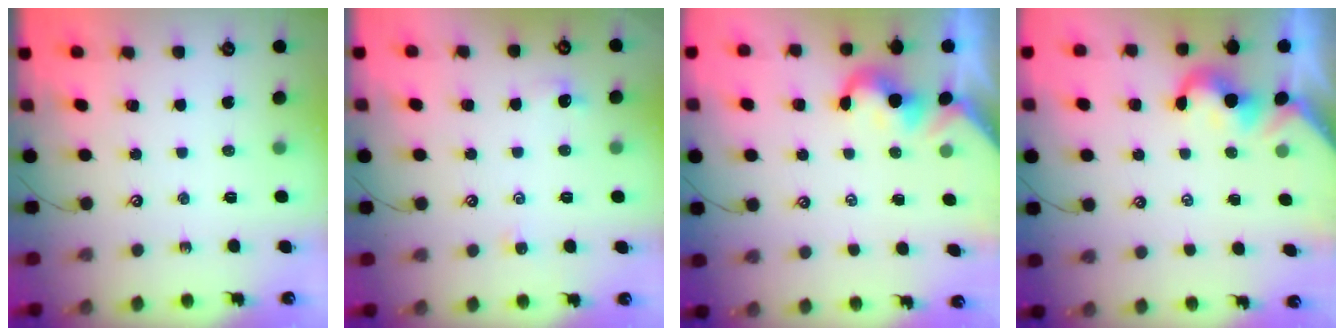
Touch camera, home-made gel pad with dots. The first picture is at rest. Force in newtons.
{"total": 0.0}
{"total": 1.1, "press": 1.1, "slide": 0.3}
{"total": 1.1, "press": 1.1, "slide": 0.3}